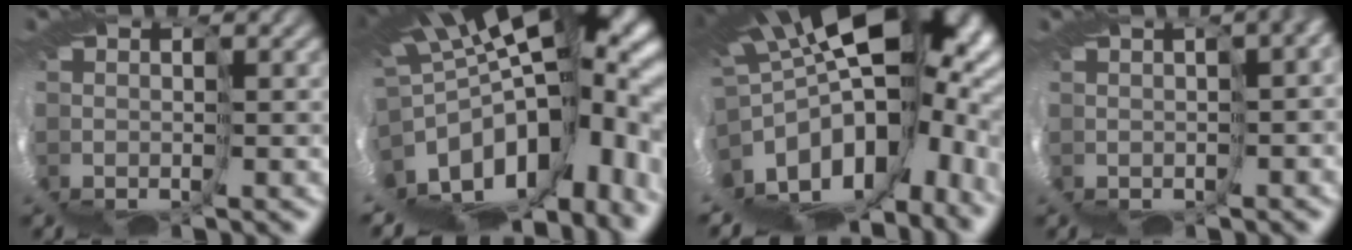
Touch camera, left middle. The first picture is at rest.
{"total": 10.0, "force": [-1.5, 4.0, 9.0], "torque": [-0.146, -0.031, -0.010]}
{"total": 10.6, "force": [-0.1, 4.9, 9.4], "torque": [-0.166, -0.056, 0.020]}
{"total": 5.2, "force": [-1.6, 2.4, 4.4], "torque": [-0.063, 0.010, 0.001]}